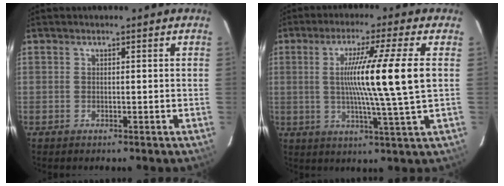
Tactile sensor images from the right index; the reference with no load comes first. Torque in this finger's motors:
{"motor_torque": [1.38, 0.04, 0.71, 0.21]}